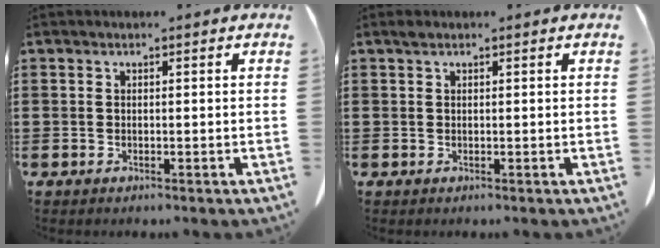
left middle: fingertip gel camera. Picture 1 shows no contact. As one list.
[{"total": 0.5, "force": [0.3, 0.3, 0.3], "torque": [-0.007, 0.003, 0.006]}]